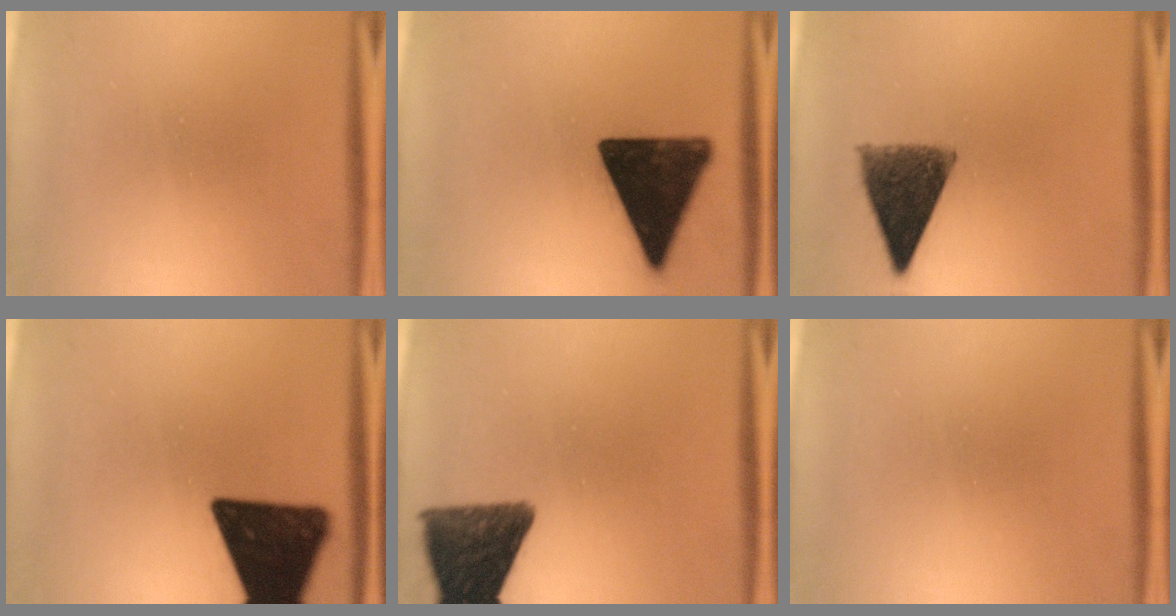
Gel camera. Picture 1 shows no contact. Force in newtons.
{"total": 14.4}
{"total": 10.1}
{"total": 17.1}
{"total": 11.6}
{"total": 0.0}